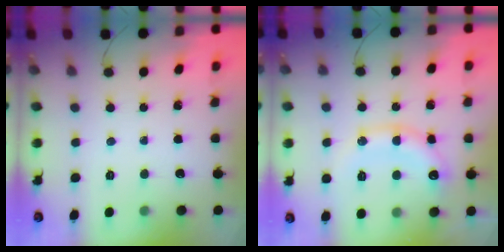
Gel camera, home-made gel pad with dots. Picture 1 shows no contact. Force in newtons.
{"total": 13.6, "press": 13.5, "slide": 1.3}